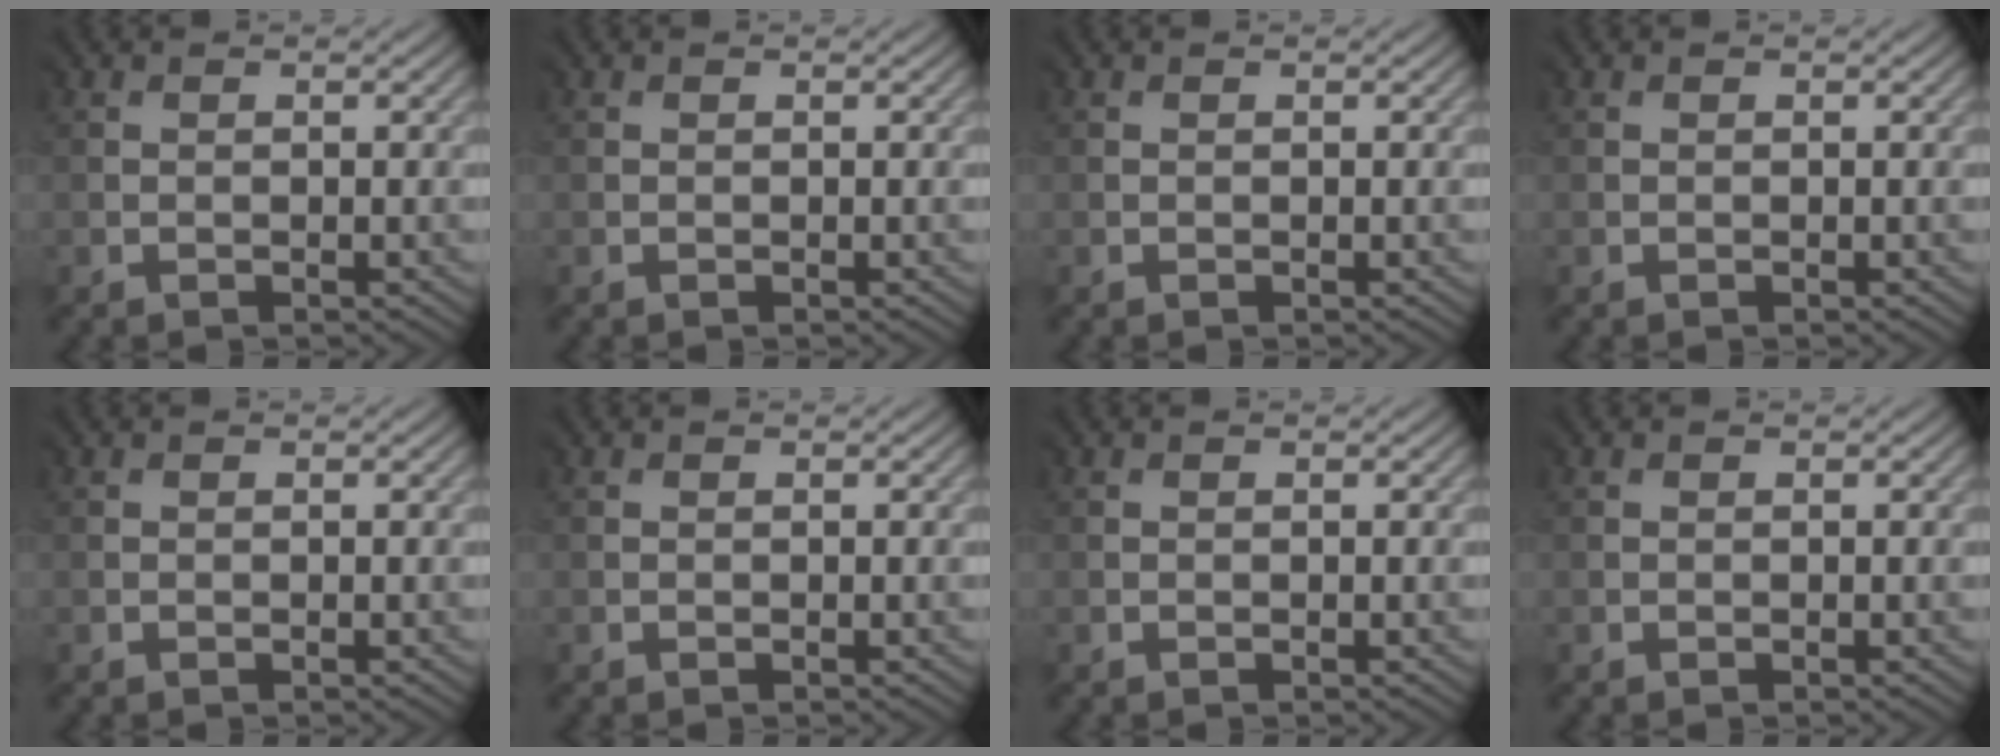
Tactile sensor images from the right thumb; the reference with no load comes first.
{"total": 0.0}
{"total": 0.0}
{"total": 0.0}
{"total": 0.0}
{"total": 0.0}
{"total": 0.0}
{"total": 0.0}